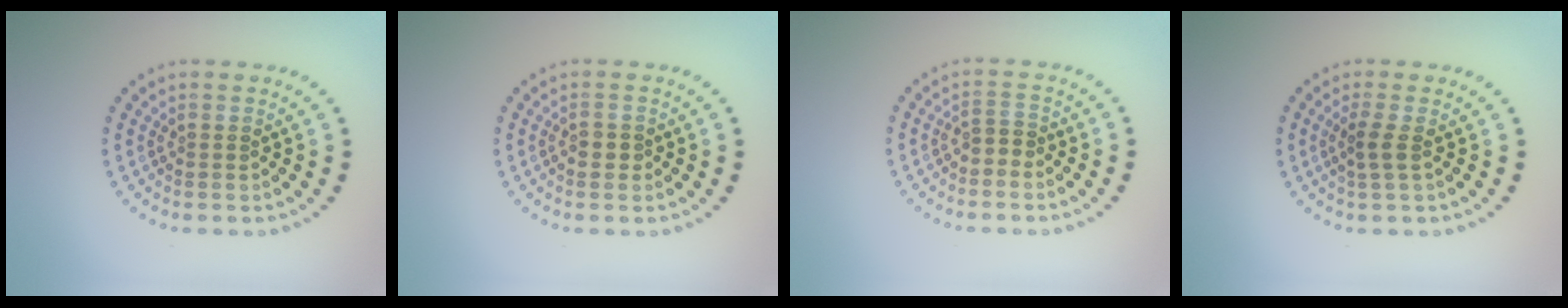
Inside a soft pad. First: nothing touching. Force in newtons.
{"total": 1.3, "press": 1.3, "slide": 0.3}
{"total": 1.3, "press": 1.0, "slide": 0.8}
{"total": 1.6, "press": 1.3, "slide": 1.0}